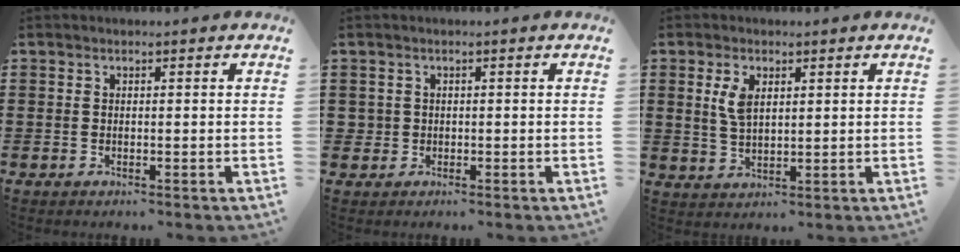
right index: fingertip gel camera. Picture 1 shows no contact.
{"total": 1.2, "force": [0.0, 1.2, 0.1], "torque": [-0.006, 0.006, -0.003]}
{"total": 4.1, "force": [1.4, 2.0, 3.3], "torque": [-0.072, 0.006, 0.025]}